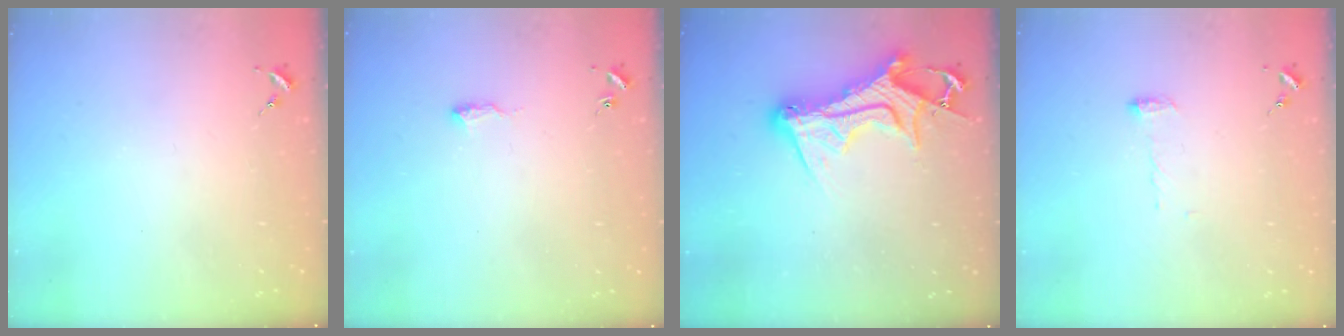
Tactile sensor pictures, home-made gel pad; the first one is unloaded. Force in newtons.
{"total": 6.4, "press": 6.3, "slide": 0.8}
{"total": 14.6, "press": 14.5, "slide": 1.6}
{"total": 5.0, "press": 5.0, "slide": 0.5}